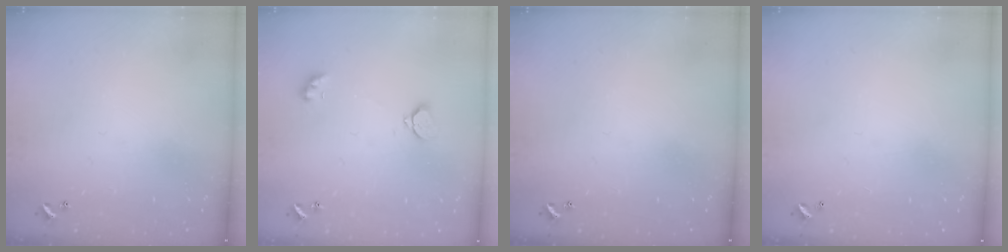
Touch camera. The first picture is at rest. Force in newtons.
{"total": 2.4, "press": 2.3, "slide": 0.8}
{"total": 0.0}
{"total": 2.9, "press": 2.9, "slide": 0.1}